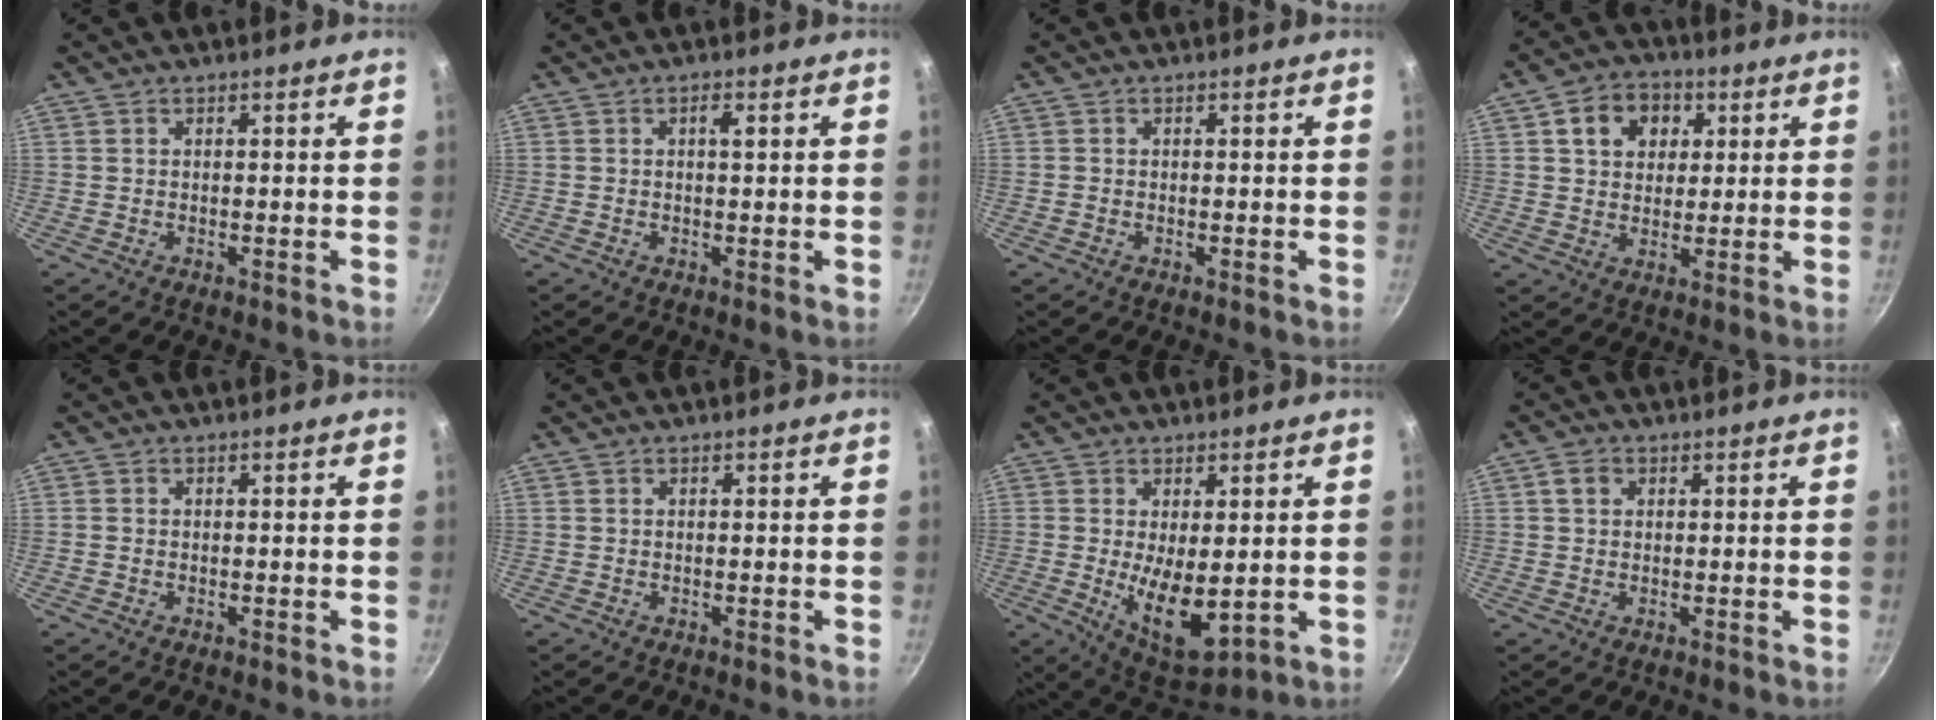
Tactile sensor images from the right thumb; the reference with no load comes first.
{"total": 1.9, "force": [0.5, 0.5, 1.7], "torque": [-0.029, 0.000, 0.007]}
{"total": 0.0}
{"total": 8.9, "force": [3.1, 7.0, 4.6], "torque": [-0.045, 0.004, 0.040]}
{"total": 0.5, "force": [-0.2, 0.5, 0.2], "torque": [-0.003, 0.001, -0.005]}
{"total": 0.0}
{"total": 10.8, "force": [-0.4, 4.7, 9.7], "torque": [-0.138, -0.027, 0.013]}
{"total": 2.2, "force": [0.7, 1.7, 1.1], "torque": [-0.013, 0.004, 0.010]}